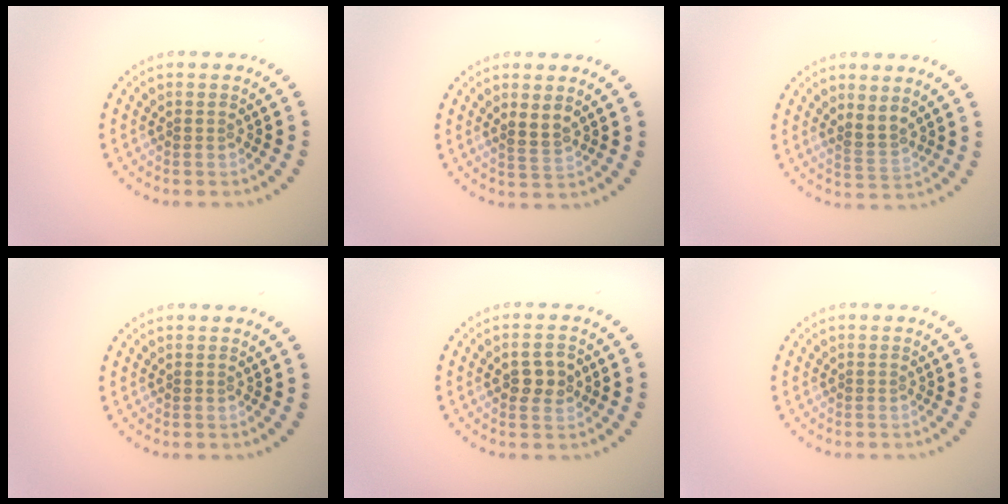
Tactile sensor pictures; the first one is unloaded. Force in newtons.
{"total": 1.7, "press": 1.6, "slide": 0.8}
{"total": 1.9, "press": 1.6, "slide": 1.0}
{"total": 0.0}
{"total": 2.6, "press": 2.6, "slide": 0.0}
{"total": 0.0}